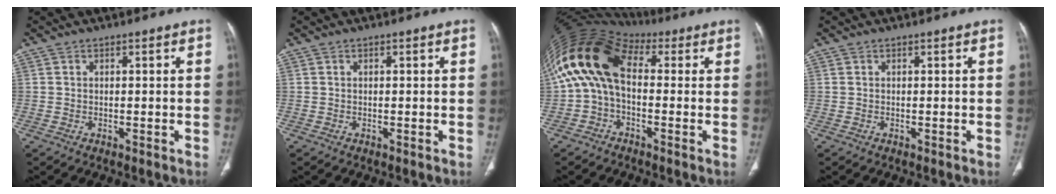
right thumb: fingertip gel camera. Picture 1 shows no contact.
{"total": 0.0}
{"total": 14.4, "force": [2.0, 8.9, 11.2], "torque": [-0.218, 0.050, 0.026]}
{"total": 0.0}